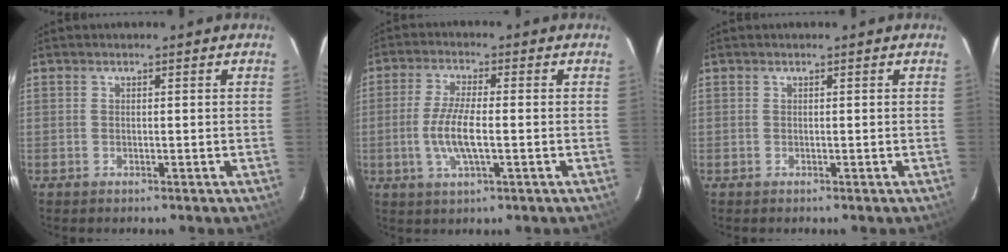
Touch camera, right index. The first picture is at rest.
{"total": 7.5, "force": [-1.5, 1.8, 7.1], "torque": [-0.145, -0.006, -0.030]}
{"total": 0.0}